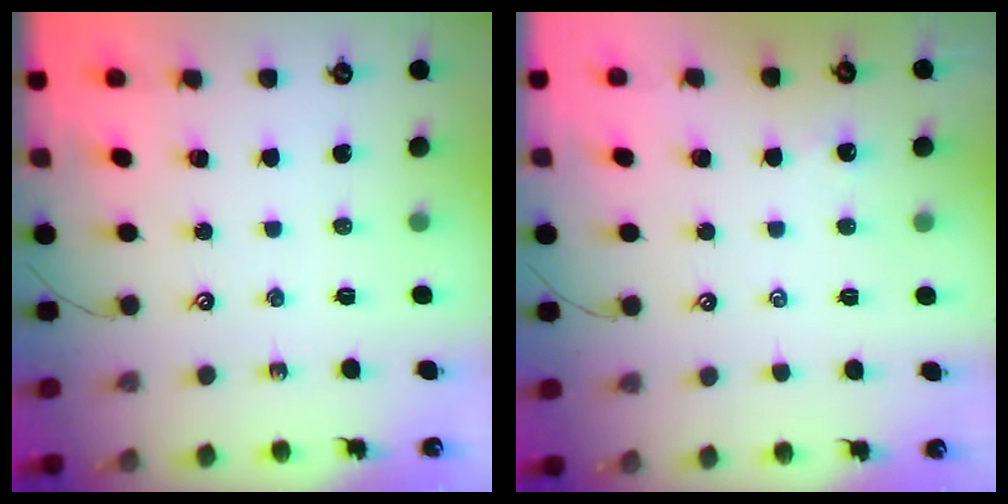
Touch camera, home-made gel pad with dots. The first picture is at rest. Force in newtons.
{"total": 2.4, "press": 2.4, "slide": 0.1}